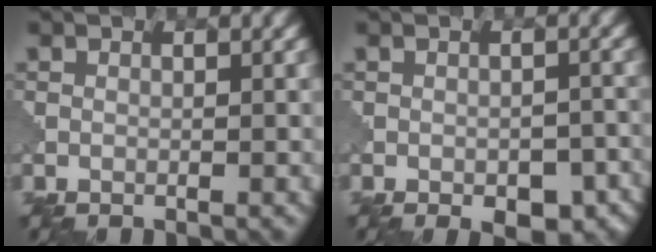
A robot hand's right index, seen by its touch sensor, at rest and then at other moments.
{"total": 6.3, "force": [-4.3, 3.1, 3.5], "torque": [-0.039, -0.013, -0.029]}